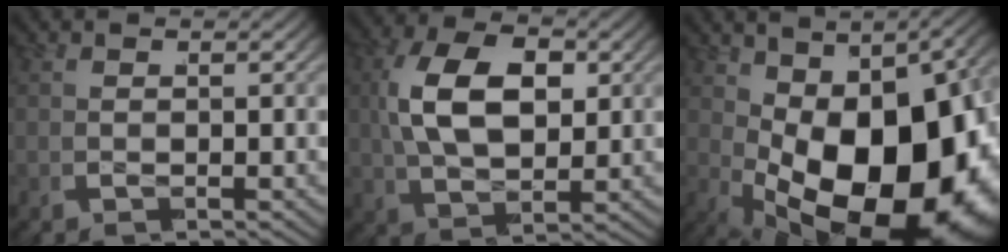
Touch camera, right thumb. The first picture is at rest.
{"total": 10.4, "force": [0.3, 7.1, 7.6], "torque": [-0.178, -0.022, 0.010]}
{"total": 22.3, "force": [-3.7, 13.6, 17.3], "torque": [-0.301, -0.069, -0.017]}